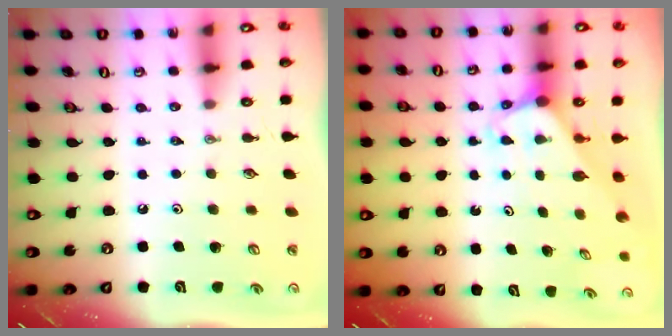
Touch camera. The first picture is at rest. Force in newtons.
{"total": 1.9, "press": 1.9, "slide": 0.1}